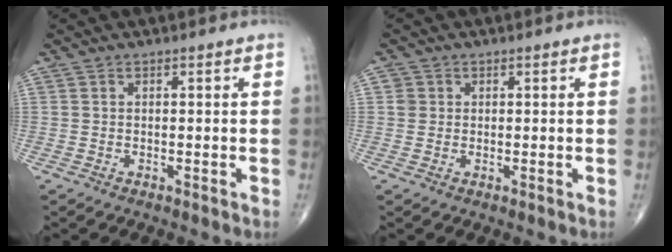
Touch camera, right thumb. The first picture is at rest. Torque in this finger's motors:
{"motor_torque": [0.03, 0.76, 0.16, 0.11, 0.00]}